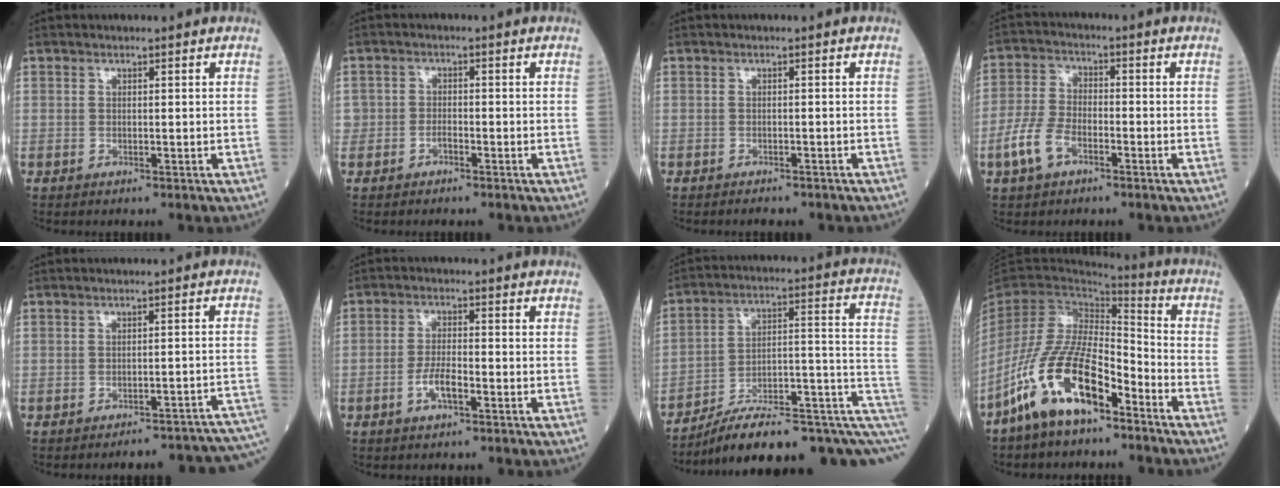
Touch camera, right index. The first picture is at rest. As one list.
[{"total": 1.8, "force": [-1.1, 1.3, 0.6], "torque": [-0.007, 0.007, -0.020]}, {"total": 2.7, "force": [-2.4, 0.8, 0.9], "torque": [-0.014, -0.004, -0.026]}, {"total": 6.7, "force": [-3.3, 3.6, 4.6], "torque": [-0.110, 0.007, -0.068]}, {"total": 14.5, "force": [-13.7, 1.1, 4.7], "torque": [0.005, 0.011, -0.151]}, {"total": 3.9, "force": [-1.8, 1.1, 3.2], "torque": [-0.056, 0.004, -0.036]}, {"total": 20.8, "force": [-11.6, 5.1, 16.4], "torque": [-0.172, 0.066, -0.170]}, {"total": 14.0, "force": [-8.9, 4.4, 9.8], "torque": [-0.207, -0.002, -0.172]}]